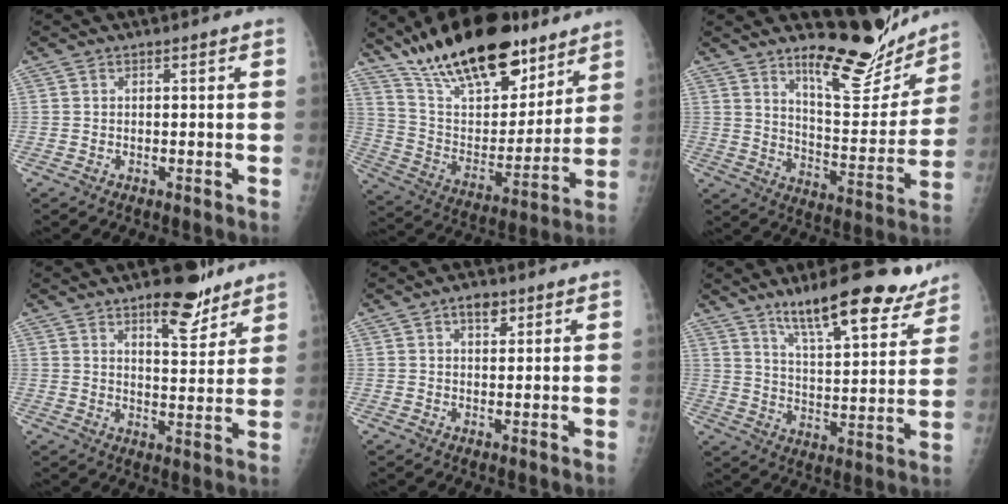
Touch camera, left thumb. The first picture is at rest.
{"total": 26.4, "force": [18.8, 10.8, 15.0], "torque": [-0.209, -0.070, 0.314]}
{"total": 15.9, "force": [13.4, 4.6, 7.3], "torque": [-0.062, -0.116, 0.206]}
{"total": 10.0, "force": [6.8, 3.8, 6.2], "torque": [-0.063, -0.044, 0.100]}
{"total": 3.4, "force": [1.9, 1.8, 2.1], "torque": [-0.019, -0.008, 0.028]}
{"total": 18.1, "force": [13.3, 4.7, 11.4], "torque": [-0.131, -0.070, 0.208]}